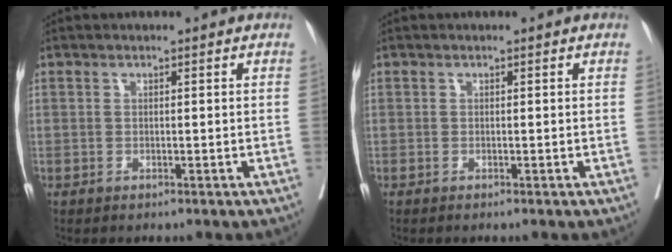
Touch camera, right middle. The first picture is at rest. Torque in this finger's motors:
{"motor_torque": [-0.05, -0.35, 0.02, 0.00]}